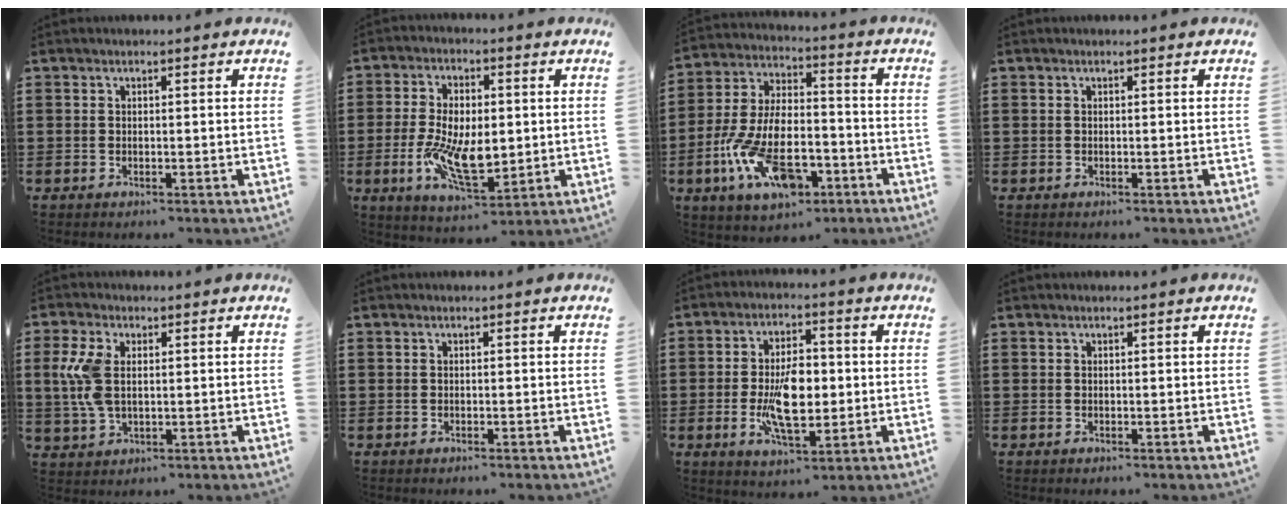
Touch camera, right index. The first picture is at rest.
{"total": 10.6, "force": [-1.2, 5.2, 9.1], "torque": [-0.198, -0.005, -0.021]}
{"total": 12.9, "force": [-5.5, 6.5, 9.7], "torque": [-0.216, 0.006, -0.104]}
{"total": 0.0}
{"total": 7.0, "force": [1.0, 3.9, 5.7], "torque": [-0.151, 0.000, 0.010]}
{"total": 0.0}
{"total": 9.7, "force": [-1.0, 4.6, 8.5], "torque": [-0.174, -0.005, -0.023]}
{"total": 0.0}